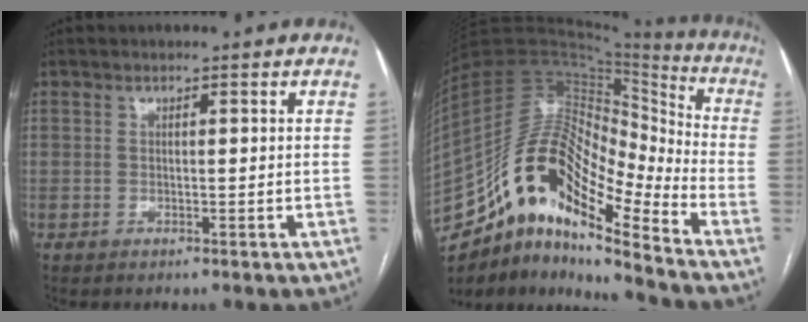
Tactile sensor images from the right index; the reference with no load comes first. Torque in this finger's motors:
{"motor_torque": [0.85, -1.01, 1.05, 0.21]}